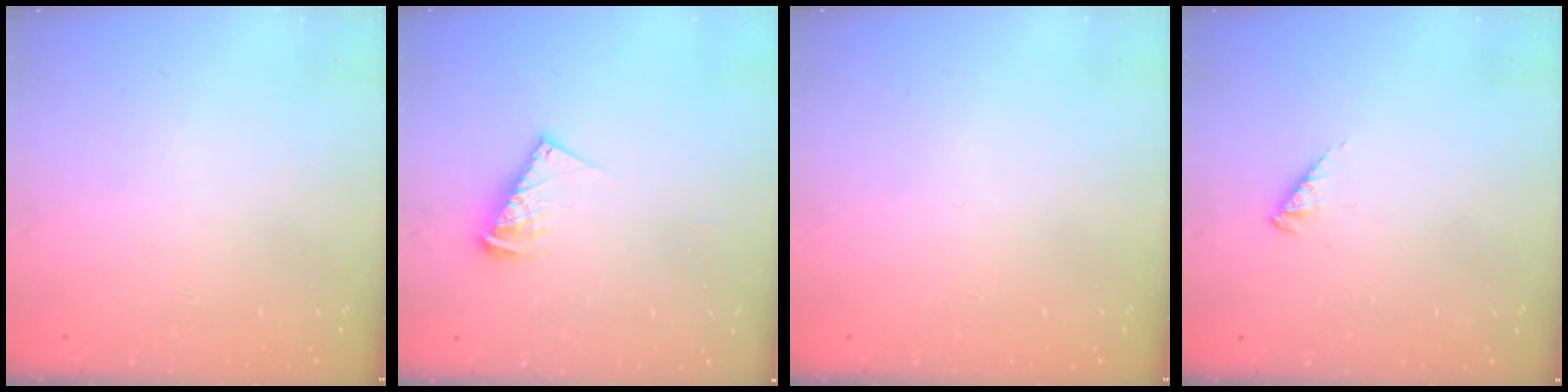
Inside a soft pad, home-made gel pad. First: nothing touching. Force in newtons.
{"total": 9.9, "press": 9.8, "slide": 1.0}
{"total": 0.0}
{"total": 3.0, "press": 2.9, "slide": 0.5}